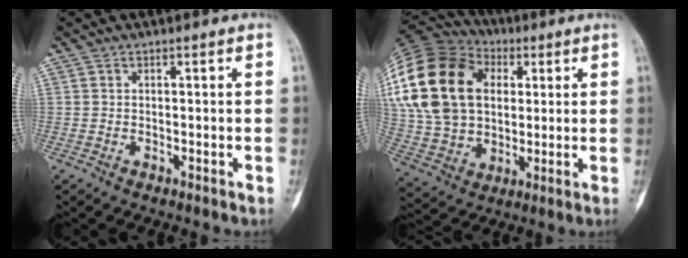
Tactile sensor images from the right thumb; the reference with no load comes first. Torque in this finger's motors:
{"motor_torque": [-1.18, 2.48, 2.37, 0.40, 0.27]}